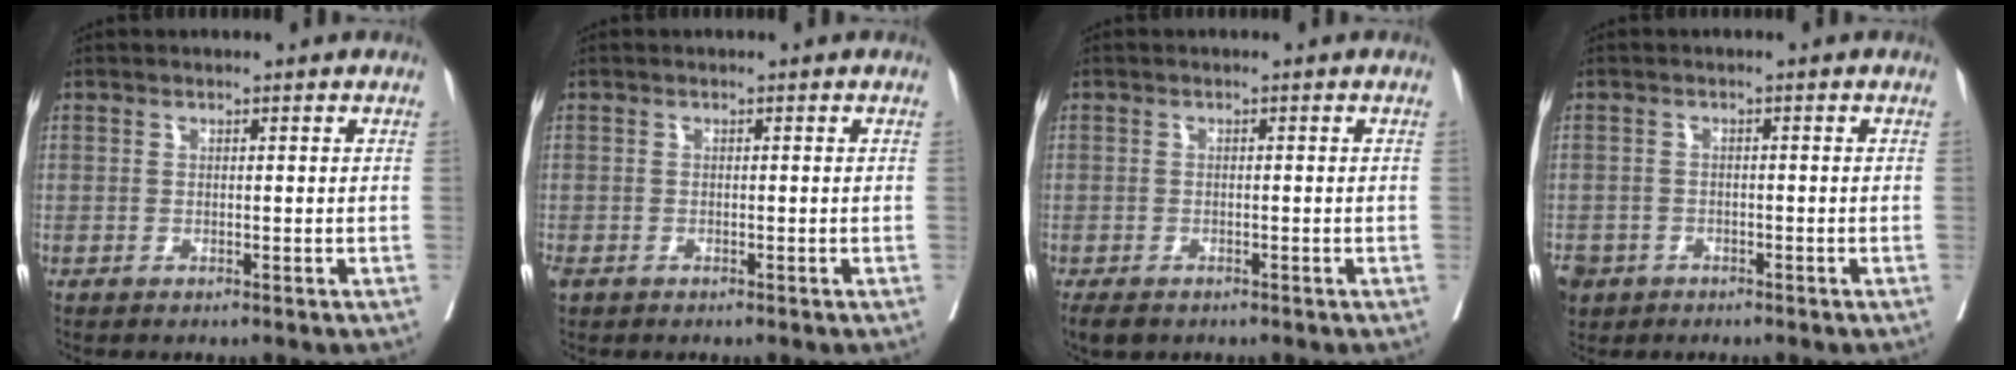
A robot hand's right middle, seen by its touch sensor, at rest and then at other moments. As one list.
[{"total": 1.2, "force": [-0.8, 0.7, 0.5], "torque": [-0.016, -0.002, -0.013]}, {"total": 3.4, "force": [-2.5, 1.7, 1.4], "torque": [-0.021, -0.006, -0.037]}, {"total": 7.1, "force": [-4.0, 5.6, 1.8], "torque": [-0.056, -0.001, -0.066]}]